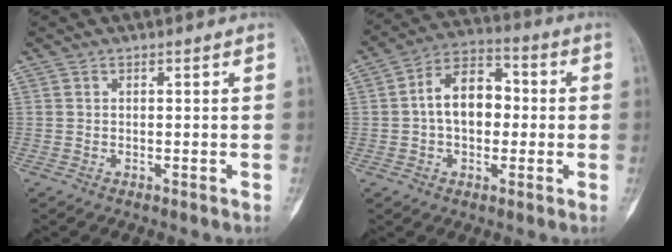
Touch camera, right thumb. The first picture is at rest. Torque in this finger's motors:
{"motor_torque": [-0.54, 1.12, 0.61, -0.53, 0.00]}